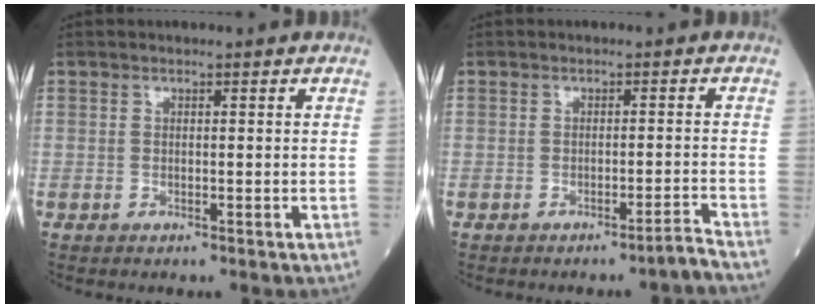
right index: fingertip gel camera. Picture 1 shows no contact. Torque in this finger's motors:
{"motor_torque": [0.00, 0.01, 0.00, 0.02]}